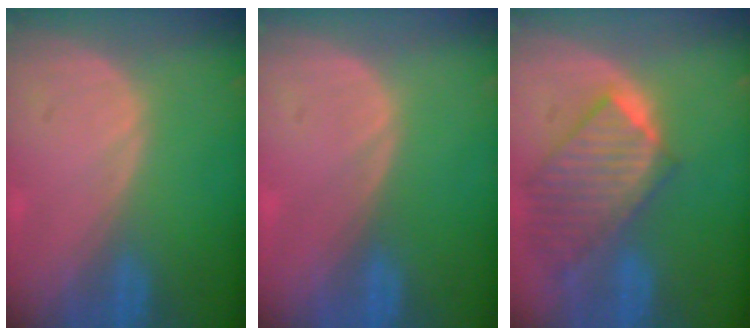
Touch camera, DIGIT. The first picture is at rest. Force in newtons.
{"total": 0.0}
{"total": 10.0, "press": 8.8, "slide": 4.7}